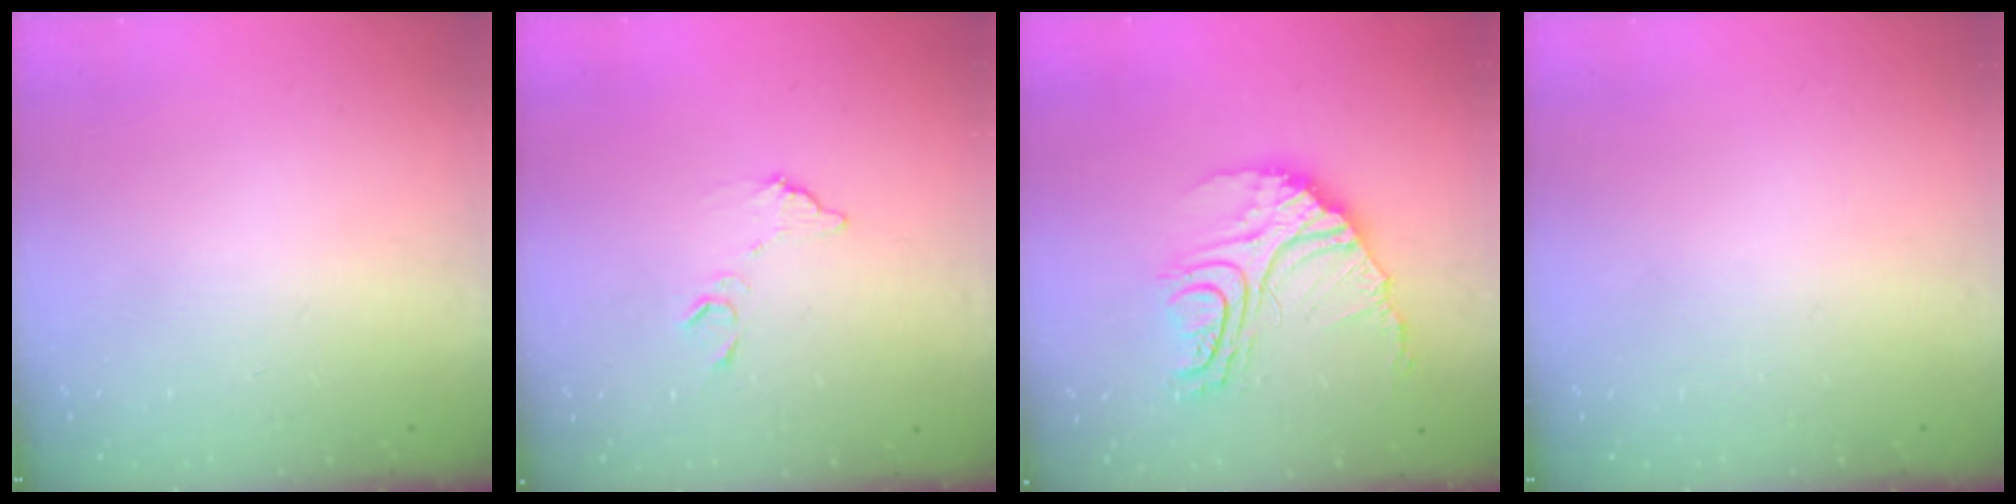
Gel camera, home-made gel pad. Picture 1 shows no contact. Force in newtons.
{"total": 7.6, "press": 7.6, "slide": 0.3}
{"total": 19.0, "press": 18.9, "slide": 2.1}
{"total": 0.0}